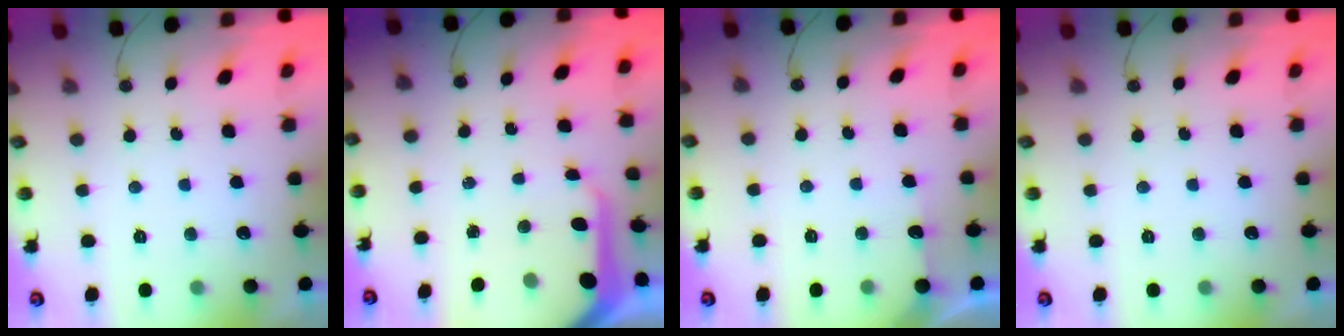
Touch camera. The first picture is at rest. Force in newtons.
{"total": 9.4, "press": 9.3, "slide": 1.0}
{"total": 4.1, "press": 4.0, "slide": 0.6}
{"total": 0.0}